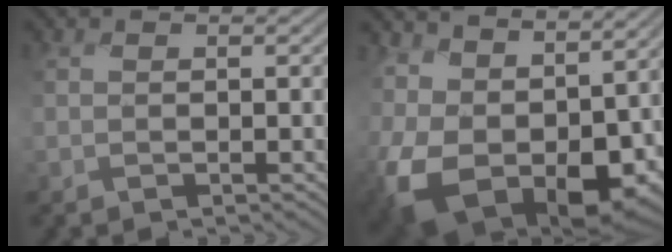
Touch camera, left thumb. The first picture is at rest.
{"total": 16.4, "force": [-1.6, 11.3, 11.8], "torque": [-0.247, -0.027, 0.002]}